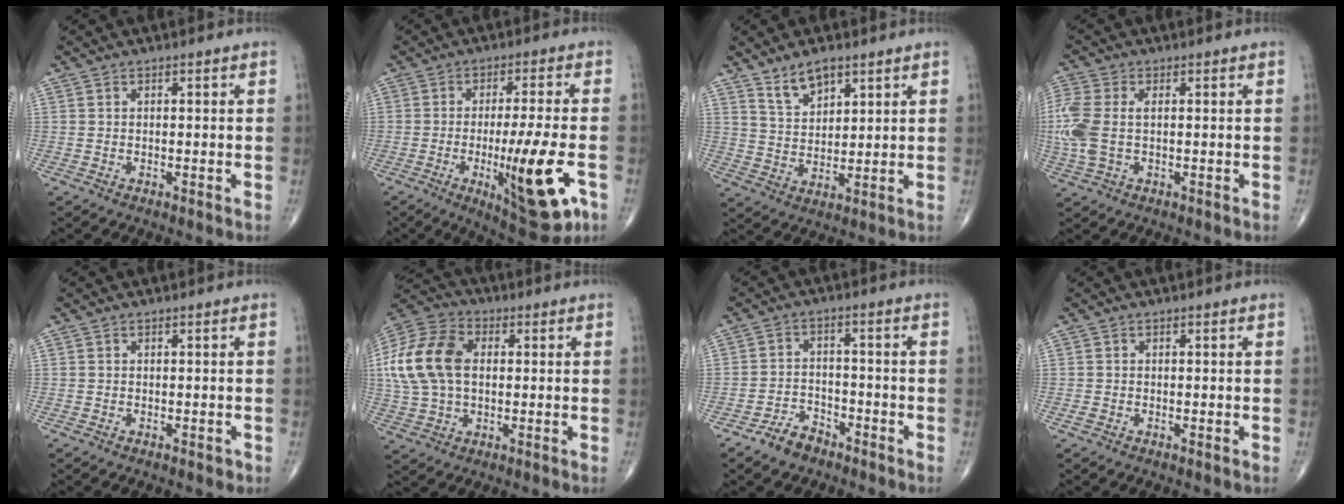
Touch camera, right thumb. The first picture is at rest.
{"total": 15.5, "force": [-4.8, 3.0, 14.4], "torque": [-0.223, -0.005, -0.064]}
{"total": 6.8, "force": [4.7, 3.2, 3.8], "torque": [-0.053, -0.031, 0.094]}
{"total": 8.8, "force": [0.2, 5.1, 7.2], "torque": [-0.206, 0.011, 0.007]}
{"total": 0.5, "force": [-0.2, 0.4, 0.3], "torque": [0.002, 0.001, -0.003]}
{"total": 16.3, "force": [2.0, 10.7, 12.2], "torque": [-0.251, 0.021, 0.033]}
{"total": 5.1, "force": [-3.8, 2.9, 1.7], "torque": [-0.022, 0.024, -0.069]}
{"total": 0.7, "force": [-0.2, 0.4, 0.5], "torque": [-0.012, 0.000, -0.004]}